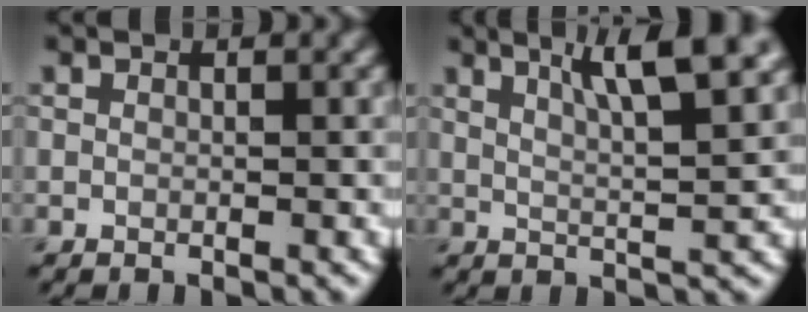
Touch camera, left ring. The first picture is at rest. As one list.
[{"total": 7.0, "force": [3.9, 1.4, 5.7], "torque": [-0.073, 0.014, 0.057]}]